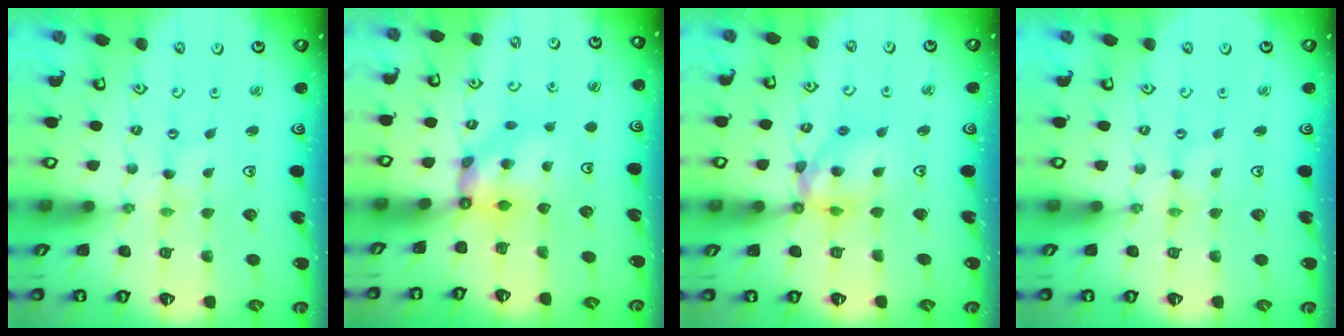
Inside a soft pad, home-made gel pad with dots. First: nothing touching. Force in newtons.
{"total": 6.7, "press": 6.7, "slide": 0.8}
{"total": 12.2, "press": 12.2, "slide": 1.2}
{"total": 0.0}